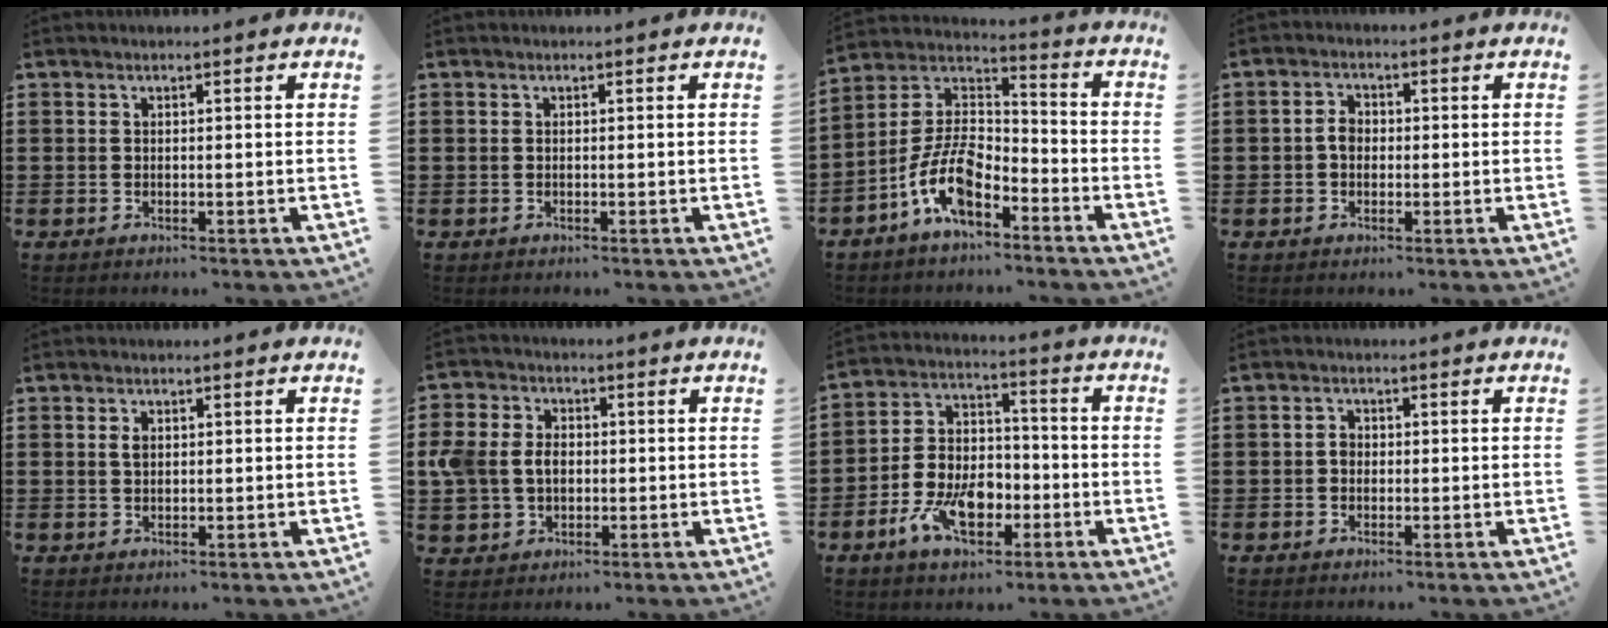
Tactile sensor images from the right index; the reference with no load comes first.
{"total": 0.0}
{"total": 10.3, "force": [-6.0, 4.5, 7.1], "torque": [-0.165, -0.002, -0.120]}
{"total": 2.7, "force": [-0.3, 1.9, 1.9], "torque": [-0.038, 0.006, -0.007]}
{"total": 1.4, "force": [0.4, 0.8, 1.1], "torque": [-0.025, 0.006, 0.007]}
{"total": 6.2, "force": [-0.3, 5.1, 3.6], "torque": [-0.108, 0.005, -0.013]}
{"total": 9.2, "force": [-3.9, 5.9, 5.8], "torque": [-0.131, 0.016, -0.071]}
{"total": 1.4, "force": [-0.2, 1.1, 0.9], "torque": [-0.019, 0.005, -0.005]}